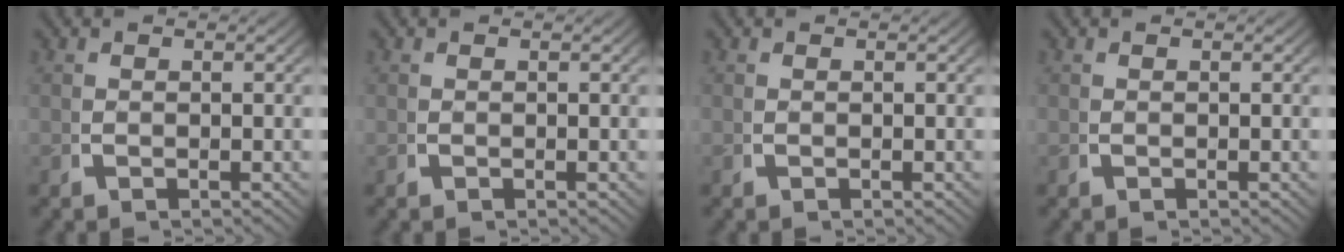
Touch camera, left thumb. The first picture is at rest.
{"total": 0.0}
{"total": 0.0}
{"total": 0.0}